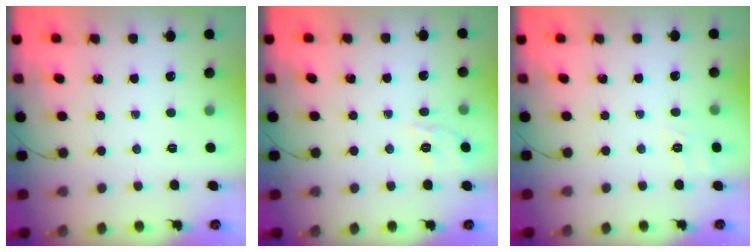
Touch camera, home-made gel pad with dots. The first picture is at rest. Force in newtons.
{"total": 2.0, "press": 1.2, "slide": 1.5}
{"total": 8.2, "press": 7.8, "slide": 2.3}